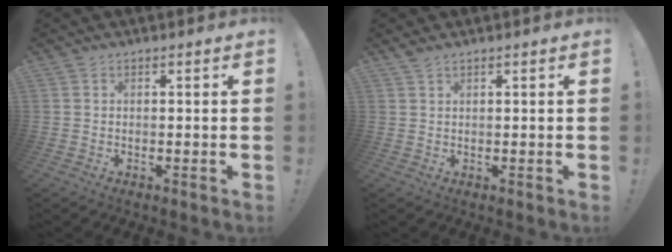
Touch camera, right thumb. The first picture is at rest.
{"total": 1.6, "force": [1.4, 0.2, 0.8], "torque": [-0.017, -0.003, 0.026]}